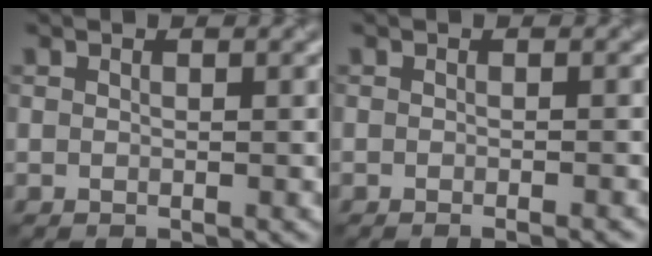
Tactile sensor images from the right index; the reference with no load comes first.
{"total": 1.2, "force": [-0.8, 0.2, 0.8], "torque": [-0.006, -0.002, -0.013]}